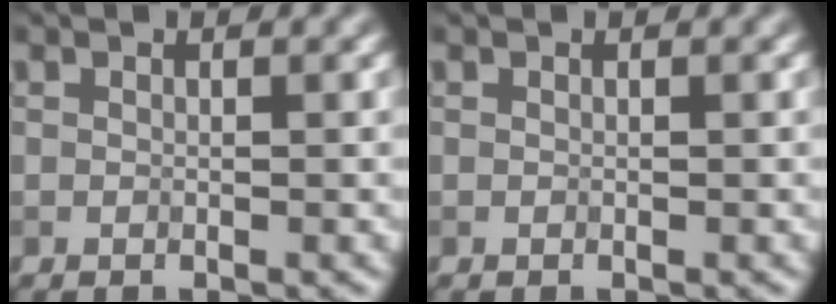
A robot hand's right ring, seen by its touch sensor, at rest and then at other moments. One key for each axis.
{"total": 0.0}